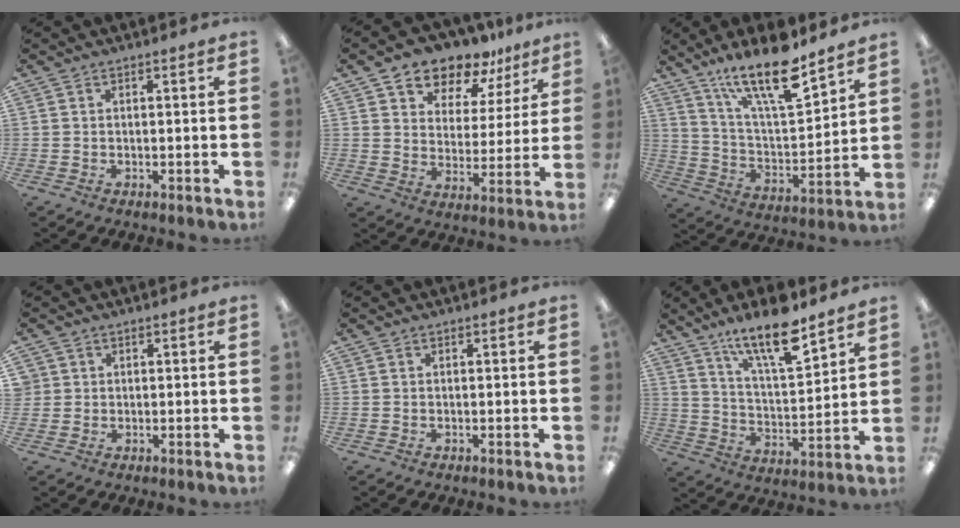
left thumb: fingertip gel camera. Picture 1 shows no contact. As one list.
[{"total": 10.7, "force": [9.5, 4.7, 1.3], "torque": [-0.030, -0.087, 0.174]}, {"total": 18.3, "force": [13.5, 5.1, 11.1], "torque": [-0.189, -0.083, 0.226]}, {"total": 1.9, "force": [0.6, 1.8, -0.2], "torque": [0.000, 0.004, 0.009]}, {"total": 0.0}, {"total": 14.8, "force": [11.3, 3.7, 8.8], "torque": [-0.143, -0.069, 0.187]}]